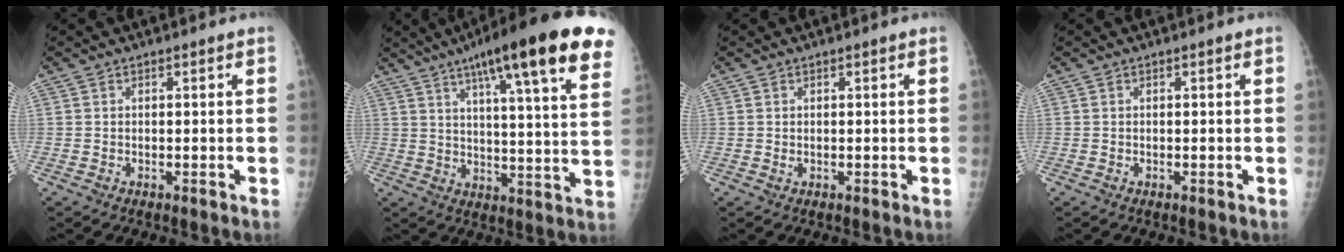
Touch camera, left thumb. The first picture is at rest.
{"total": 25.3, "force": [15.2, 3.7, 19.9], "torque": [-0.280, -0.030, 0.204]}
{"total": 0.7, "force": [0.2, 0.3, 0.5], "torque": [-0.009, 0.003, 0.007]}
{"total": 0.0}